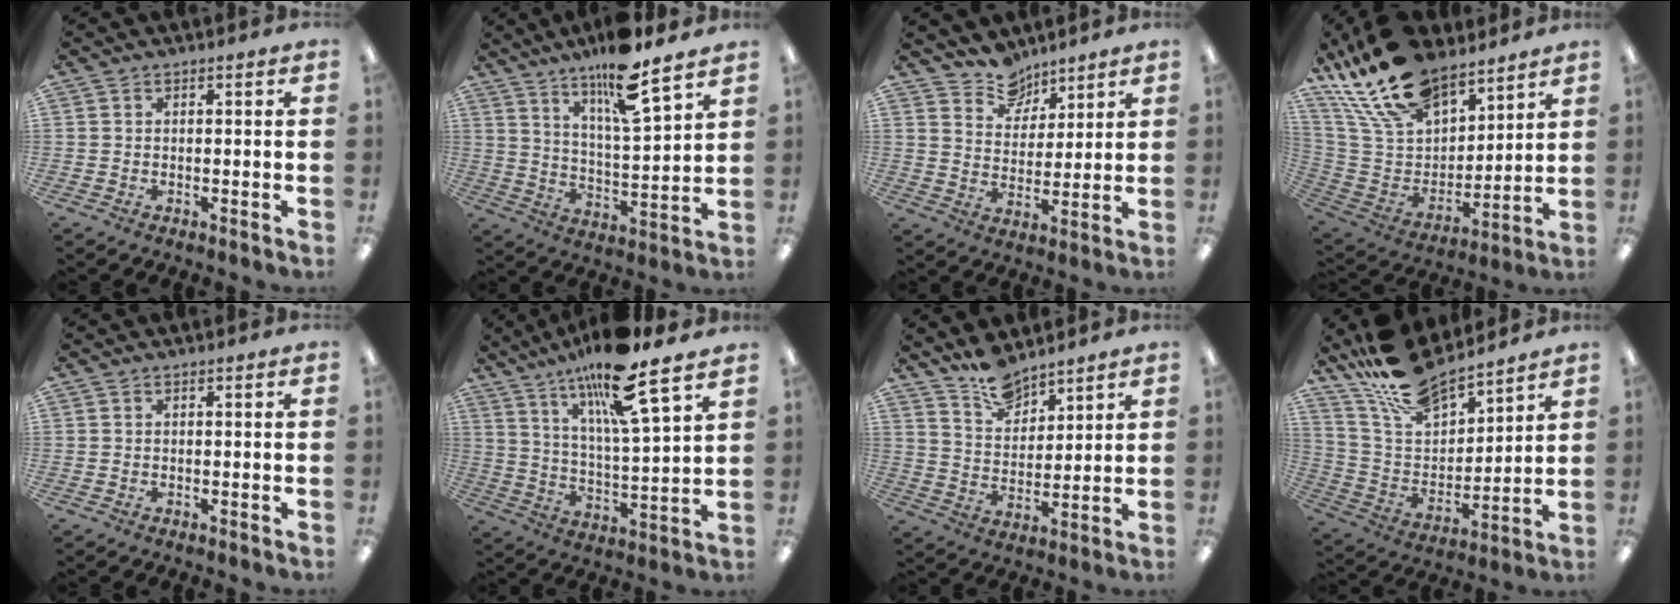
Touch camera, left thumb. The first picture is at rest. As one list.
[{"total": 13.3, "force": [10.8, 1.4, 7.6], "torque": [-0.131, -0.067, 0.176]}, {"total": 8.9, "force": [7.7, 4.3, 0.5], "torque": [-0.013, -0.060, 0.147]}, {"total": 21.7, "force": [16.5, 10.0, 10.0], "torque": [-0.208, -0.087, 0.303]}, {"total": 0.0}, {"total": 16.8, "force": [12.7, 2.2, 10.8], "torque": [-0.196, -0.072, 0.205]}, {"total": 9.9, "force": [8.5, 4.4, 2.6], "torque": [-0.049, -0.056, 0.160]}, {"total": 16.4, "force": [14.3, 5.4, 5.9], "torque": [-0.147, -0.091, 0.264]}]